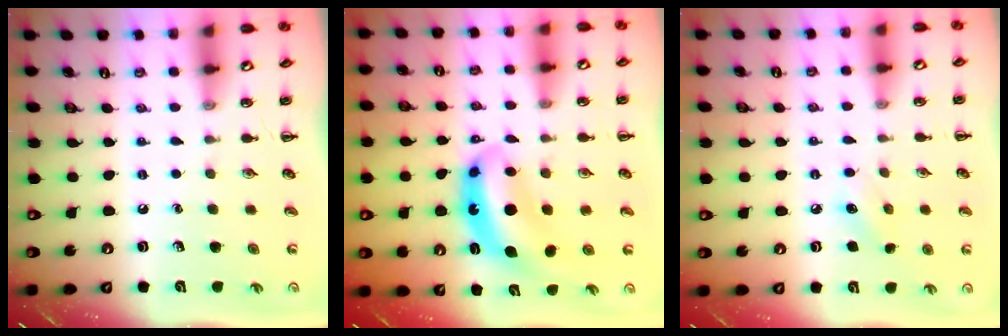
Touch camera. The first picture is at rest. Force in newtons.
{"total": 8.8, "press": 8.5, "slide": 2.1}
{"total": 5.9, "press": 5.8, "slide": 1.5}